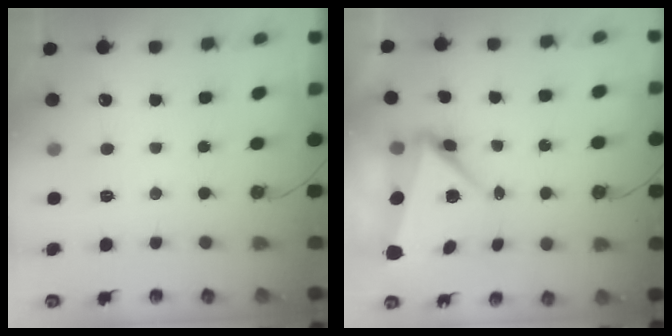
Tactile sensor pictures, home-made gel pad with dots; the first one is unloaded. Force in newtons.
{"total": 7.4, "press": 7.2, "slide": 1.7}